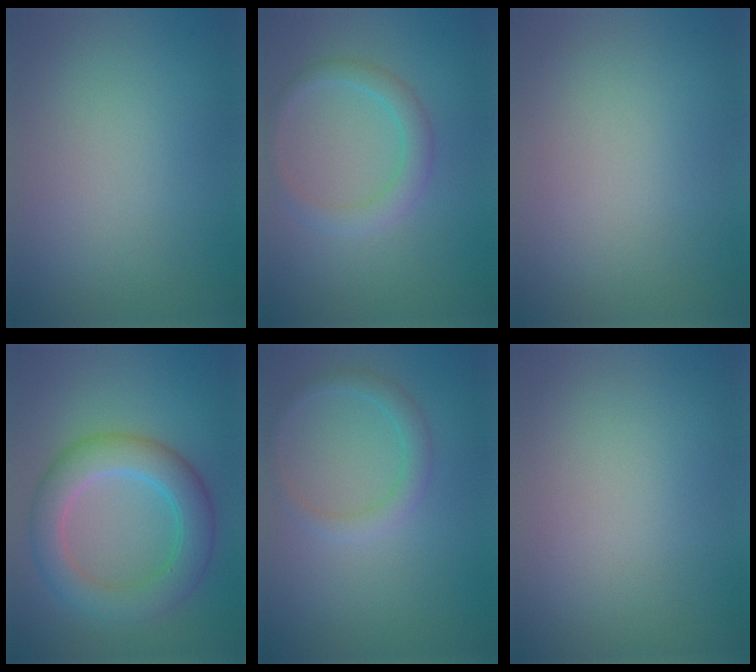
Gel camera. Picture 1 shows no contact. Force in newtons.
{"total": 2.4, "press": 2.4, "slide": 0.1}
{"total": 0.0}
{"total": 5.7, "press": 5.7, "slide": 0.1}
{"total": 2.0, "press": 2.0, "slide": 0.1}
{"total": 0.0}